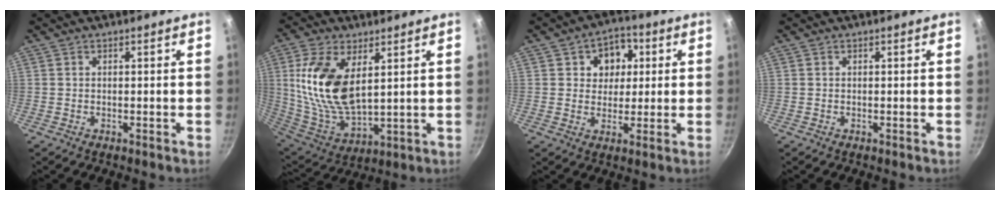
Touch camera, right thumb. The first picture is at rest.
{"total": 16.8, "force": [4.5, 8.7, 13.7], "torque": [-0.267, -0.031, 0.096]}
{"total": 7.9, "force": [2.1, 6.6, 3.9], "torque": [-0.009, -0.002, 0.023]}
{"total": 0.0}